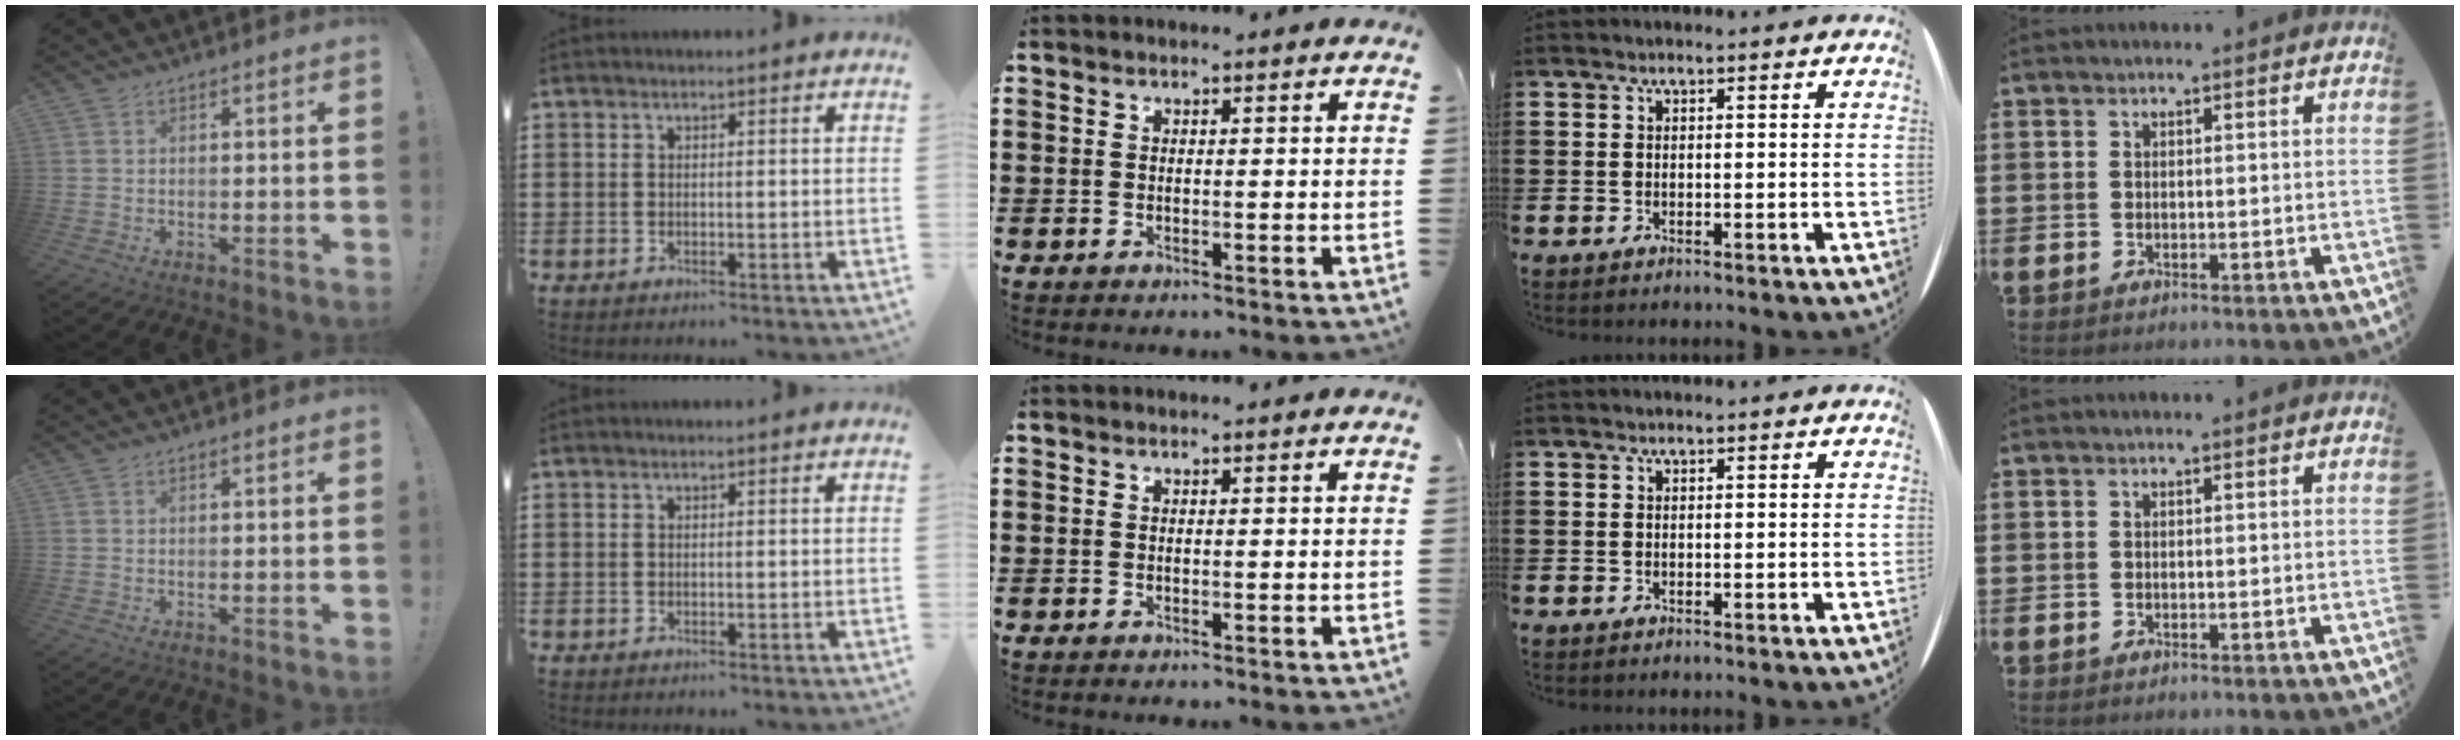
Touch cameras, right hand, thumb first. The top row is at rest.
{}